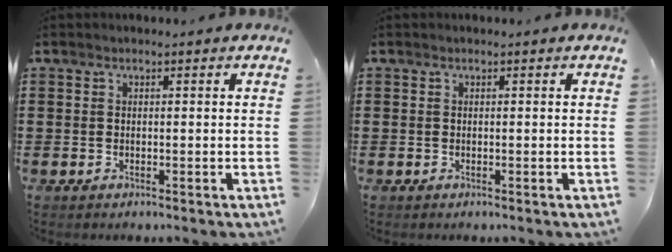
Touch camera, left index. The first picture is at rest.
{"total": 0.0}